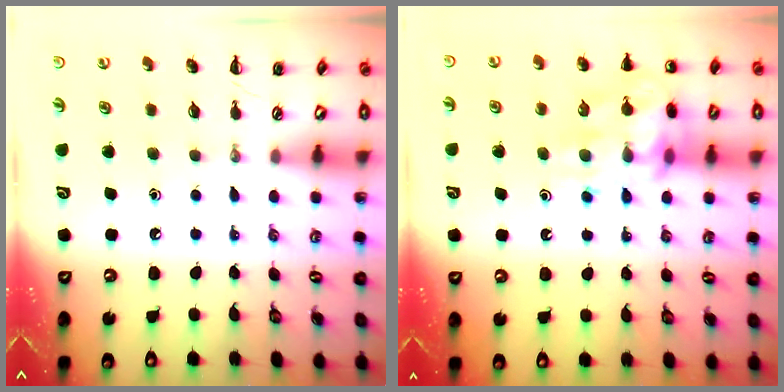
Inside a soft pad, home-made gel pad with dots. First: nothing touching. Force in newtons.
{"total": 14.5, "press": 14.3, "slide": 1.9}